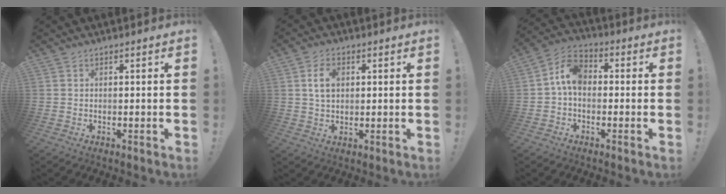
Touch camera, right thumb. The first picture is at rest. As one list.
[{"total": 6.4, "force": [1.5, 4.0, 4.7], "torque": [-0.087, 0.002, 0.024]}, {"total": 10.2, "force": [0.1, 6.6, 7.8], "torque": [-0.149, 0.019, 0.004]}]